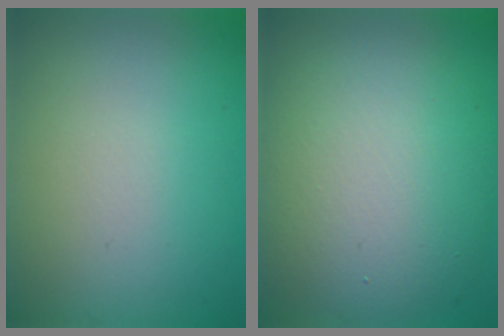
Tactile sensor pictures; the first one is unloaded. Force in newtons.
{"total": 10.5, "press": 10.5, "slide": 0.6}